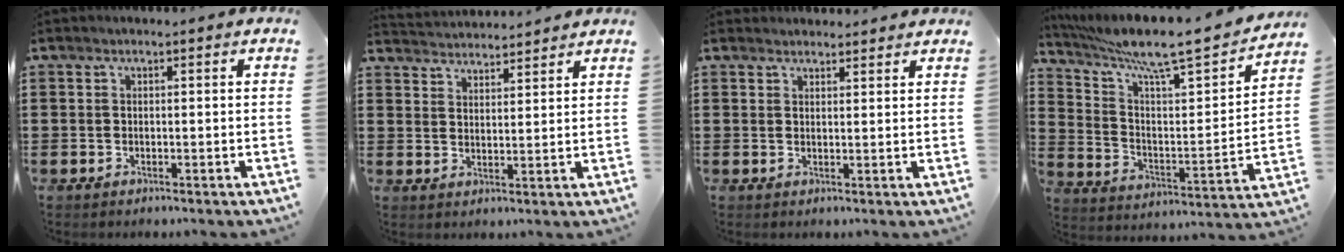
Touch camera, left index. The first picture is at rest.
{"total": 3.1, "force": [3.1, -0.1, -0.5], "torque": [-0.002, -0.017, 0.056]}
{"total": 1.8, "force": [1.8, 0.3, 0.0], "torque": [-0.004, -0.001, 0.036]}
{"total": 9.6, "force": [7.9, 0.8, 5.4], "torque": [-0.130, -0.061, 0.126]}